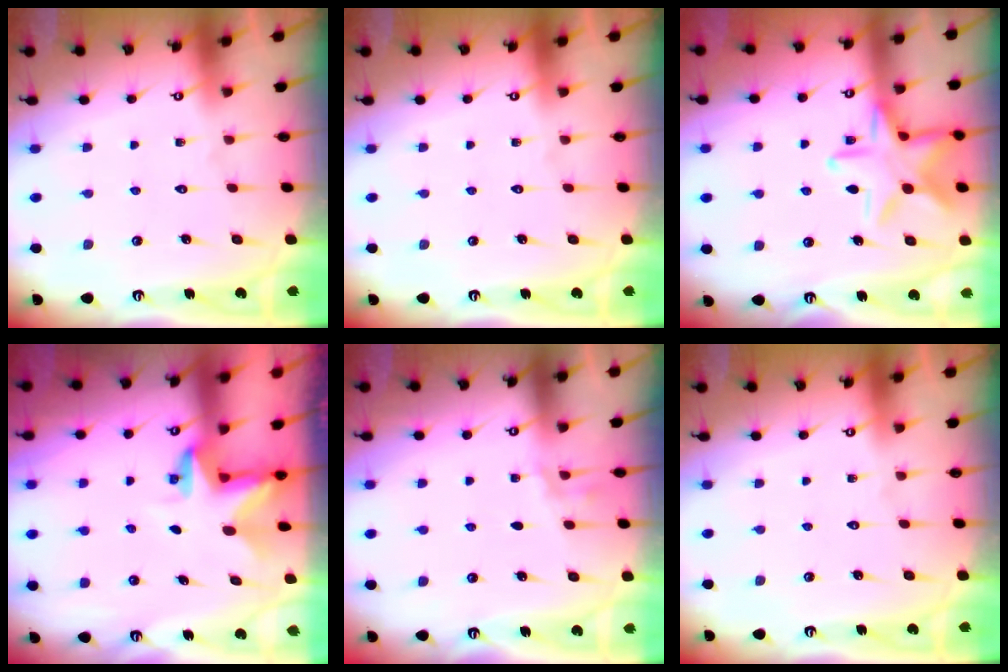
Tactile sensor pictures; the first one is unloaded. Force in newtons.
{"total": 0.0}
{"total": 15.5, "press": 15.5, "slide": 1.0}
{"total": 2.8, "press": 2.8, "slide": 0.2}
{"total": 2.5, "press": 1.7, "slide": 1.8}
{"total": 0.0}